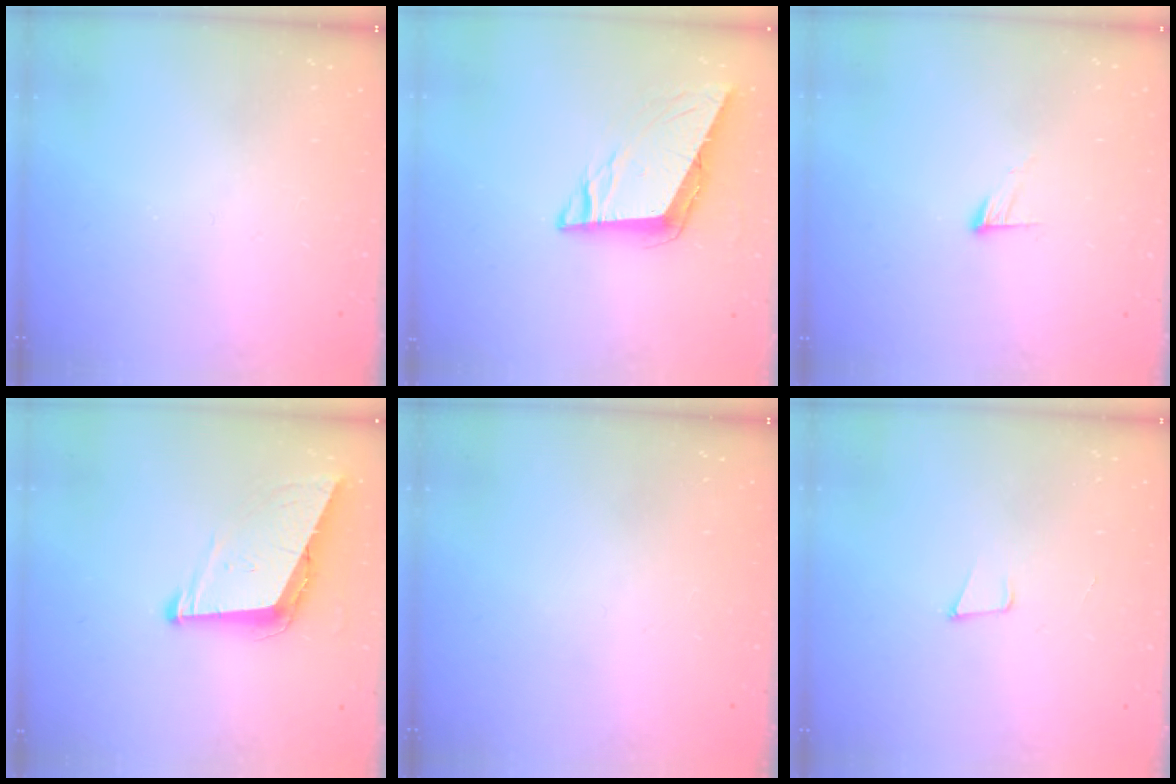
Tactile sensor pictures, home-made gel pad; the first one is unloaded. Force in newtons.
{"total": 8.7, "press": 8.4, "slide": 2.1}
{"total": 4.5, "press": 4.5, "slide": 0.4}
{"total": 9.0, "press": 8.6, "slide": 2.6}
{"total": 0.0}
{"total": 3.9, "press": 2.9, "slide": 2.6}